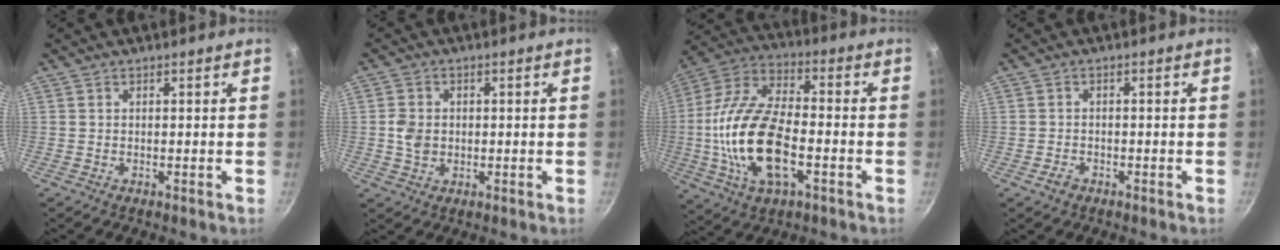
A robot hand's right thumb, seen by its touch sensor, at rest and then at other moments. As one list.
[{"total": 4.5, "force": [0.0, 3.8, 2.5], "torque": [-0.038, 0.005, 0.001]}, {"total": 20.2, "force": [-4.0, 9.8, 17.1], "torque": [-0.327, 0.026, -0.086]}, {"total": 2.1, "force": [-1.2, 1.5, 0.9], "torque": [-0.012, 0.013, -0.020]}]